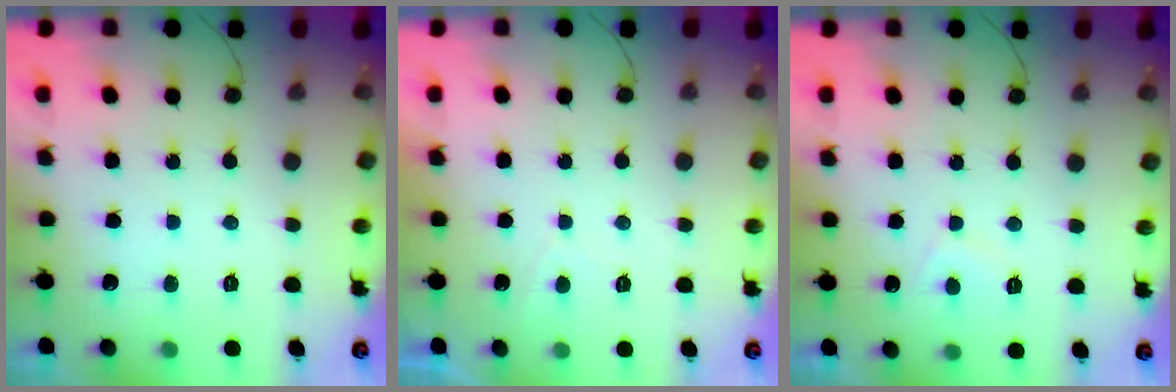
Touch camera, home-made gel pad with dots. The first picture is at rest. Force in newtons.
{"total": 0.6, "press": 0.4, "slide": 0.4}
{"total": 2.6, "press": 2.5, "slide": 0.6}